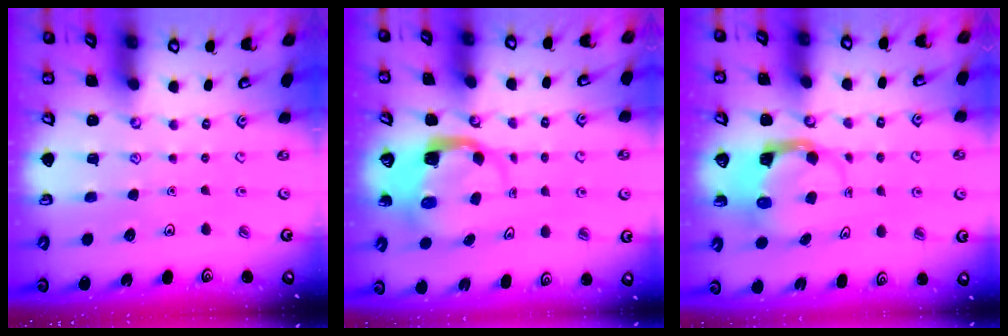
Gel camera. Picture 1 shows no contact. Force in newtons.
{"total": 4.5, "press": 4.5, "slide": 0.4}
{"total": 3.6, "press": 3.5, "slide": 0.4}